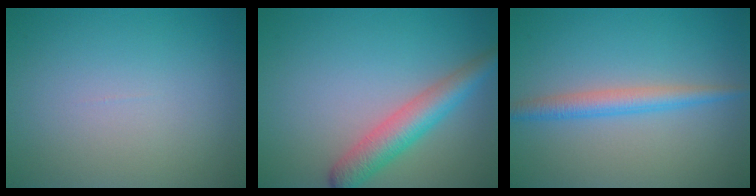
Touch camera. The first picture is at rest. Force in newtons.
{"total": 4.4, "press": 4.4, "slide": 0.1}
{"total": 2.7, "press": 2.7, "slide": 0.1}